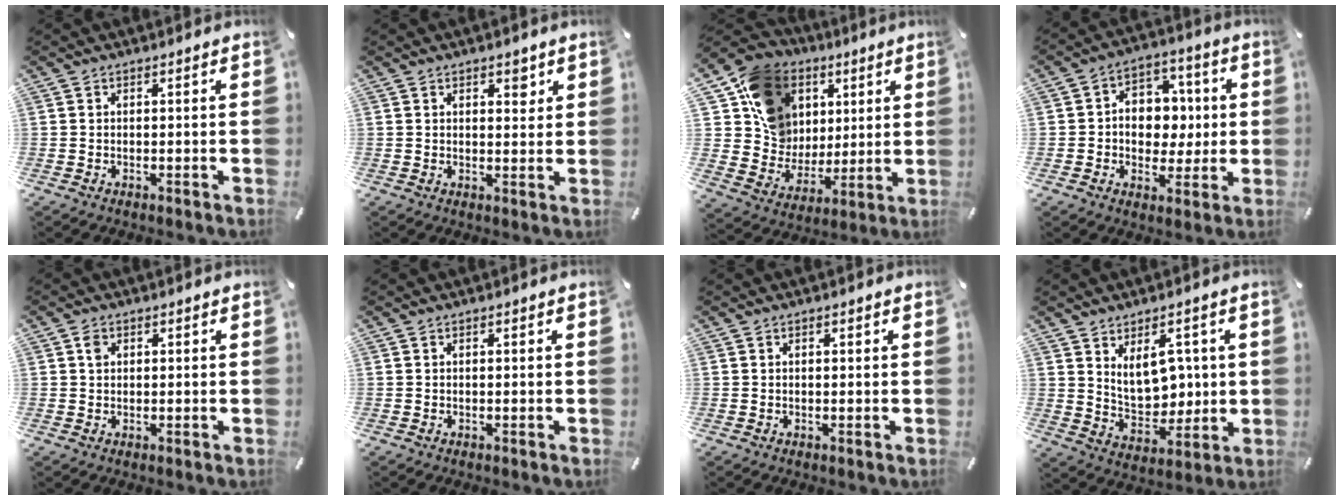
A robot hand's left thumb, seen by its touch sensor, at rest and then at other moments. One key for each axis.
{"total": 2.8, "fx": 1.6, "fy": 1.8, "fz": 1.4, "tx": 0.001, "ty": -0.009, "tz": 0.021}
{"total": 16.1, "fx": 6.2, "fy": 13.9, "fz": 5.2, "tx": -0.082, "ty": -0.031, "tz": 0.125}
{"total": 9.4, "fx": -0.1, "fy": 8.4, "fz": 4.2, "tx": -0.056, "ty": 0.004, "tz": 0.002}
{"total": 1.6, "fx": 0.5, "fy": 1.4, "fz": 0.7, "tx": -0.008, "ty": 0.003, "tz": 0.006}
{"total": 0.0}
{"total": 0.5, "fx": 0.2, "fy": 0.4, "fz": 0.3, "tx": -0.005, "ty": 0.003, "tz": 0.003}
{"total": 10.8, "fx": 3.5, "fy": 7.7, "fz": 6.8, "tx": -0.104, "ty": -0.017, "tz": 0.067}